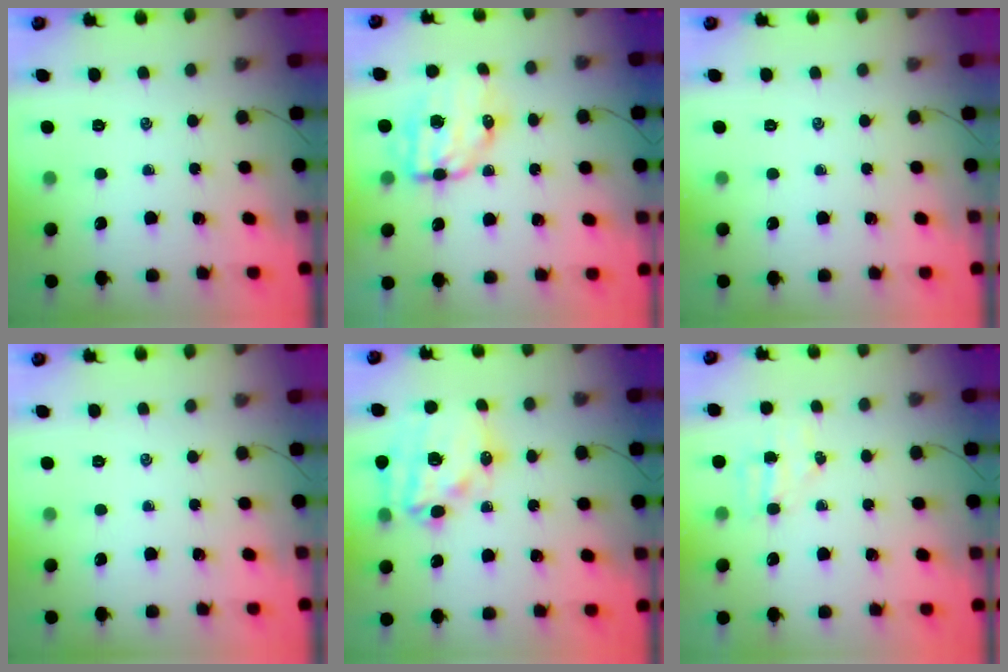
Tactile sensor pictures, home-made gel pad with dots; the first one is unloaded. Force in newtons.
{"total": 9.4, "press": 9.1, "slide": 2.2}
{"total": 0.0}
{"total": 0.0}
{"total": 17.6, "press": 17.2, "slide": 3.7}
{"total": 4.7, "press": 4.6, "slide": 1.2}